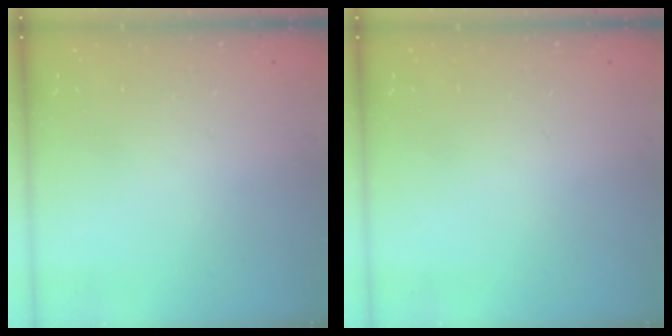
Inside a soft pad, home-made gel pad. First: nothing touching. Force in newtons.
{"total": 0.0}